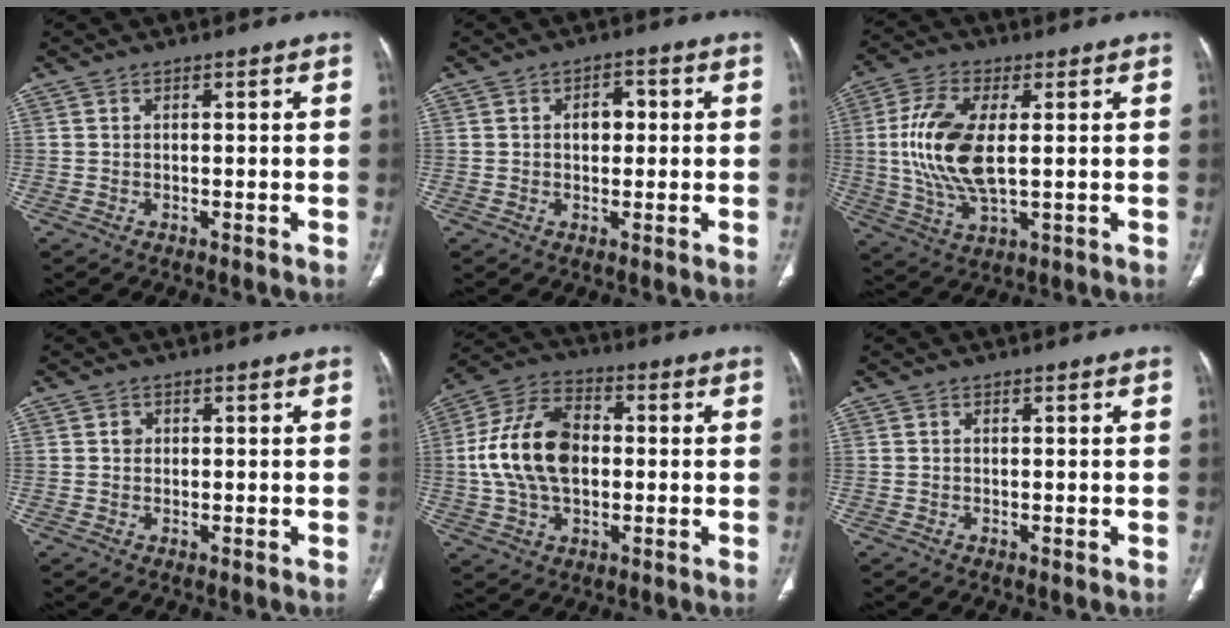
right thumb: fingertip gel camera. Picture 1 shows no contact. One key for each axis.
{"total": 3.9, "fx": 0.4, "fy": 2.7, "fz": 2.7, "tx": -0.028, "ty": 0.012, "tz": 0.003}
{"total": 13.7, "fx": 1.2, "fy": 6.1, "fz": 12.3, "tx": -0.266, "ty": -0.007, "tz": 0.026}
{"total": 1.1, "fx": 0.2, "fy": 1.0, "fz": 0.4, "tx": -0.002, "ty": 0.002, "tz": 0.002}
{"total": 15.6, "fx": 0.3, "fy": 10.0, "fz": 12.1, "tx": -0.224, "ty": 0.025, "tz": 0.001}
{"total": 0.0}